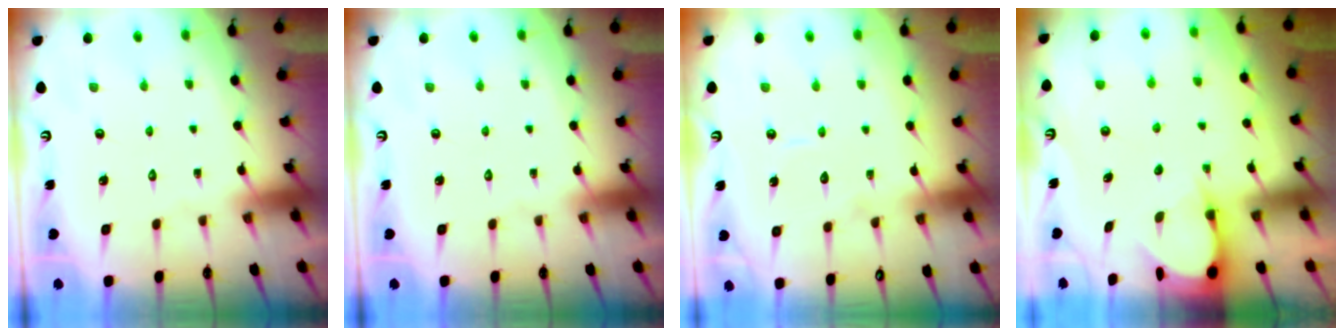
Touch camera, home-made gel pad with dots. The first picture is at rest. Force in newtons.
{"total": 0.0}
{"total": 5.4, "press": 5.4, "slide": 0.5}
{"total": 3.6, "press": 3.6, "slide": 0.3}